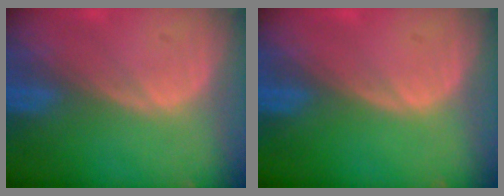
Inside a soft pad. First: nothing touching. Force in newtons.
{"total": 0.0}